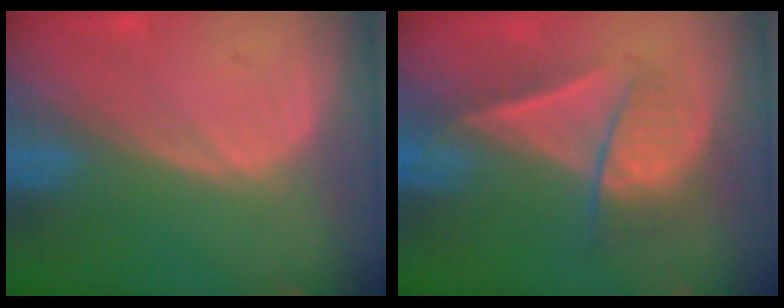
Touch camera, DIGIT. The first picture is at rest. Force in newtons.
{"total": 6.4, "press": 6.1, "slide": 2.1}